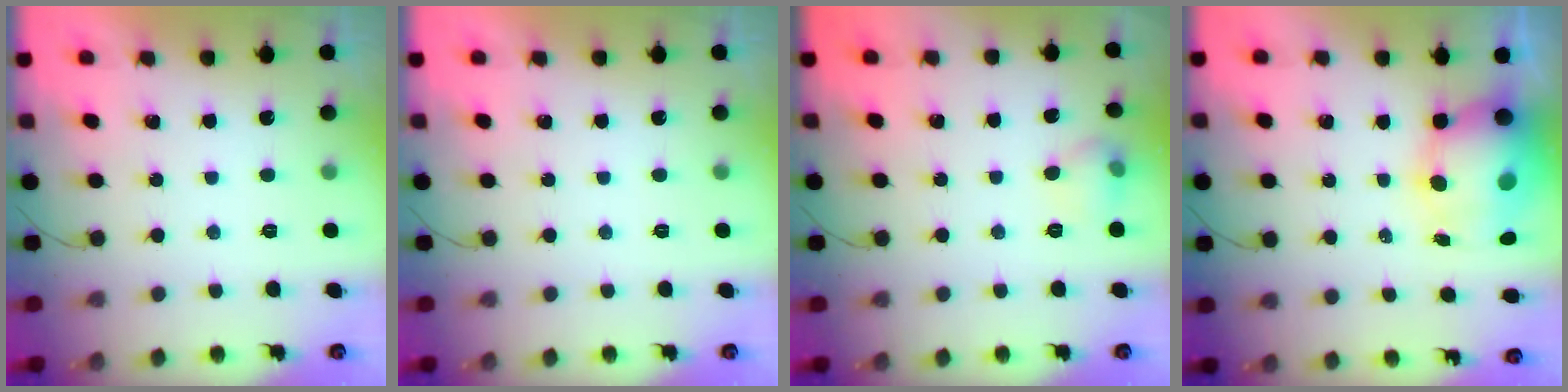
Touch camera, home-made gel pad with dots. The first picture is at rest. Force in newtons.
{"total": 0.0}
{"total": 5.9, "press": 5.7, "slide": 1.6}
{"total": 10.8, "press": 10.4, "slide": 2.9}